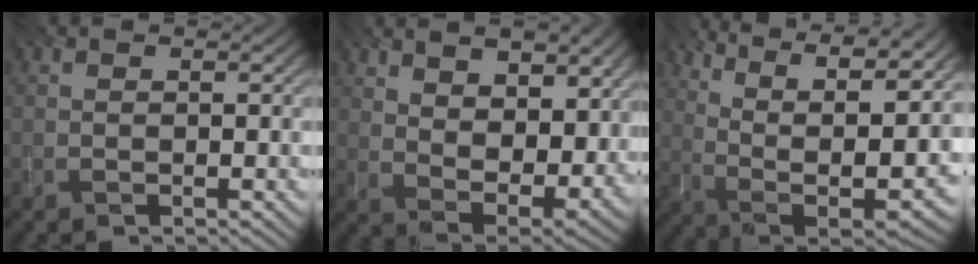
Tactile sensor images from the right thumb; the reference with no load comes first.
{"total": 12.2, "force": [6.5, 6.0, 8.3], "torque": [-0.162, -0.004, 0.098]}
{"total": 16.8, "force": [8.0, 7.2, 12.9], "torque": [-0.222, 0.030, 0.138]}